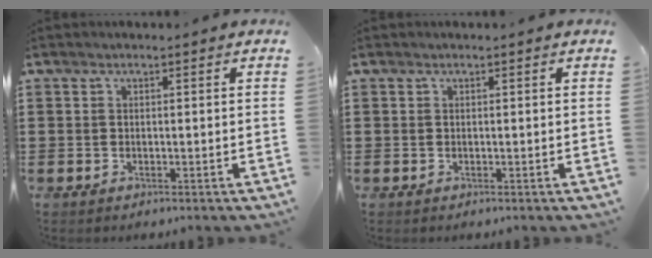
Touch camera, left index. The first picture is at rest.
{"total": 0.0}